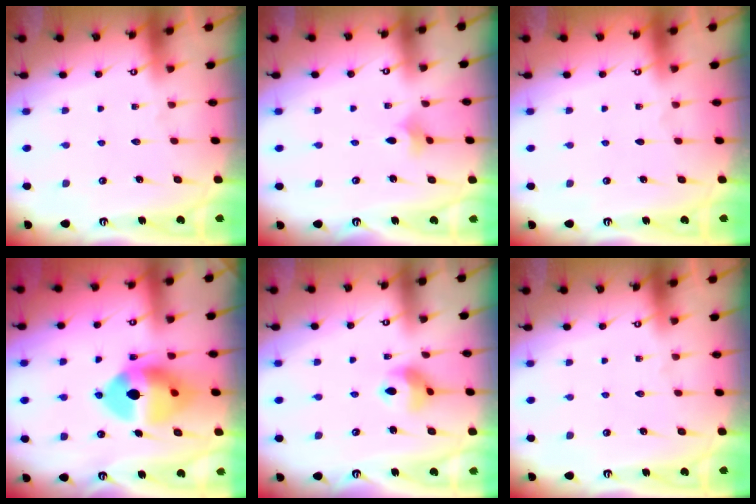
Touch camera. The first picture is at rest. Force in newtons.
{"total": 2.4, "press": 2.4, "slide": 0.5}
{"total": 0.0}
{"total": 14.1, "press": 14.0, "slide": 1.9}
{"total": 8.0, "press": 7.9, "slide": 0.8}
{"total": 0.0}